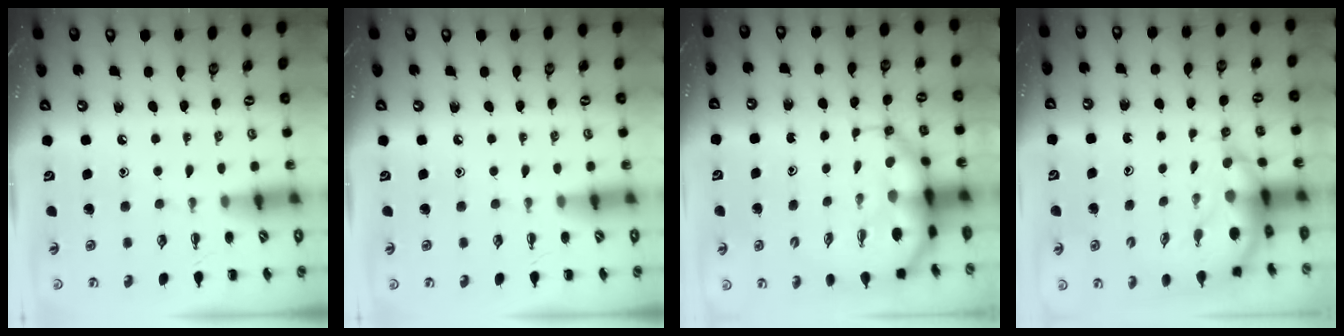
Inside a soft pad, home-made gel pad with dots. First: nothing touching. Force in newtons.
{"total": 0.0}
{"total": 8.0, "press": 7.7, "slide": 2.1}
{"total": 5.6, "press": 5.5, "slide": 1.3}